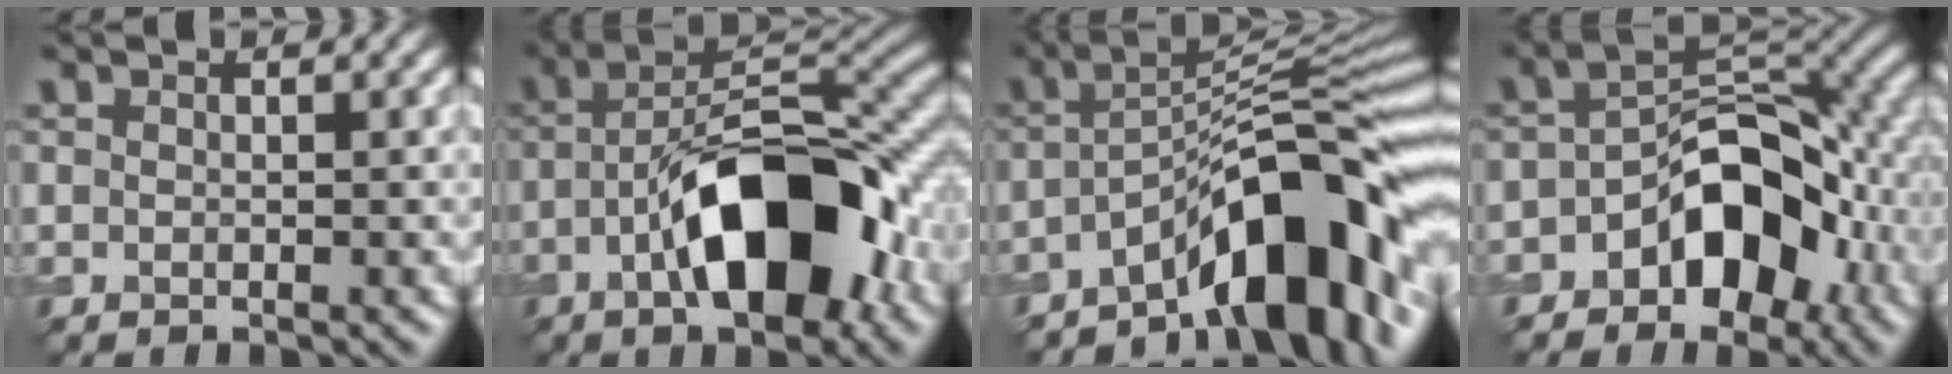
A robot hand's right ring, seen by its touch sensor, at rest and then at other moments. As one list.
[{"total": 11.1, "force": [-4.1, 4.6, 9.2], "torque": [-0.152, 0.016, -0.064]}, {"total": 11.0, "force": [-6.0, 3.4, 8.6], "torque": [-0.103, 0.026, -0.101]}, {"total": 8.6, "force": [-3.7, 5.1, 5.8], "torque": [-0.077, 0.020, -0.065]}]